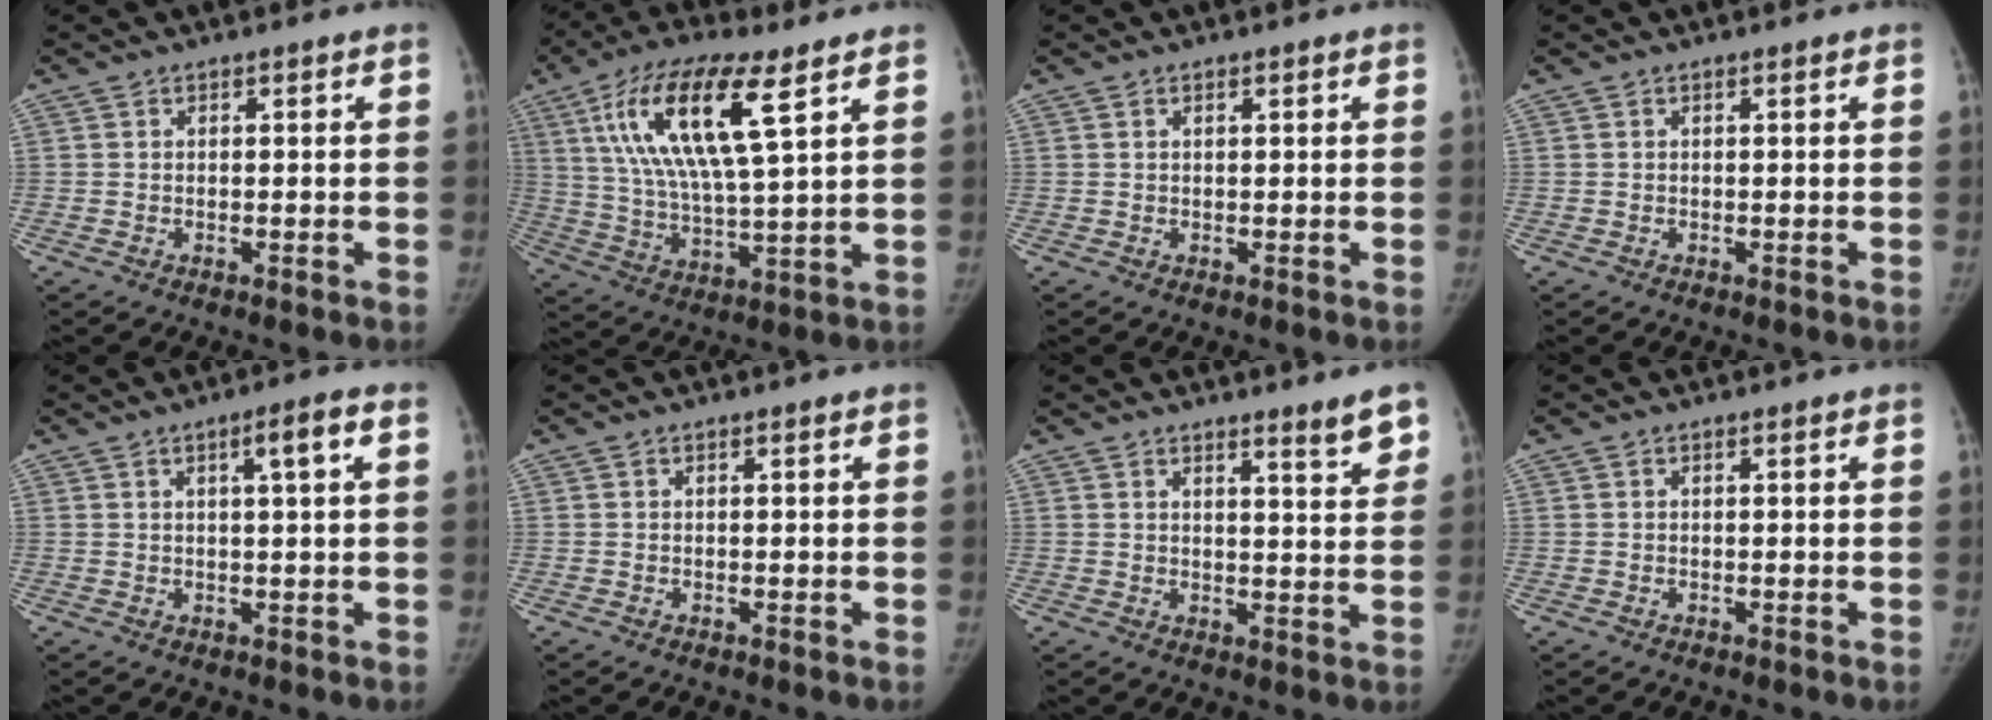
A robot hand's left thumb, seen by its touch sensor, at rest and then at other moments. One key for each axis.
{"total": 18.2, "fx": 7.8, "fy": 5.0, "fz": 15.7, "tx": -0.303, "ty": -0.019, "tz": 0.143}
{"total": 0.8, "fx": 0.4, "fy": 0.3, "fz": 0.6, "tx": -0.009, "ty": 0.001, "tz": 0.006}
{"total": 0.0}
{"total": 4.2, "fx": 1.4, "fy": 0.2, "fz": 4.0, "tx": -0.064, "ty": 0.005, "tz": 0.022}
{"total": 0.0}
{"total": 5.4, "fx": 3.8, "fy": 0.6, "fz": 3.7, "tx": -0.038, "ty": -0.030, "tz": 0.051}
{"total": 0.0}